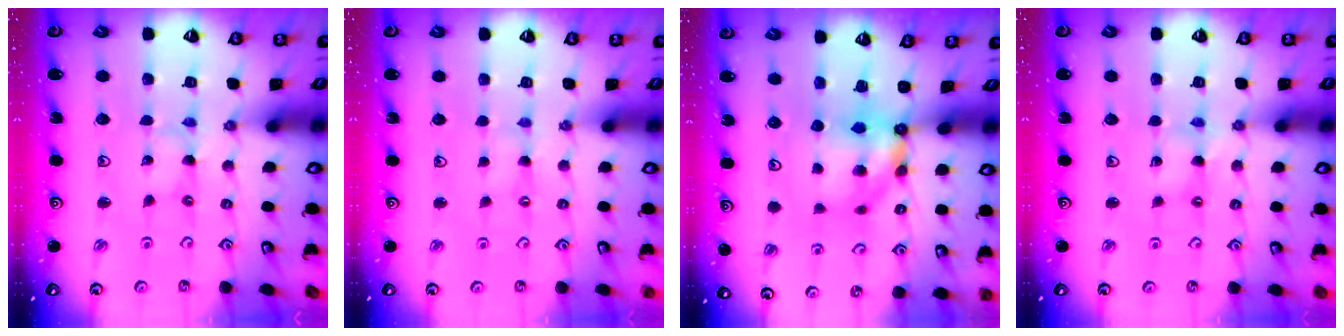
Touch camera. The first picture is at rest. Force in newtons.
{"total": 0.8, "press": 0.8, "slide": 0.2}
{"total": 7.4, "press": 7.3, "slide": 0.5}
{"total": 2.0, "press": 1.9, "slide": 0.3}